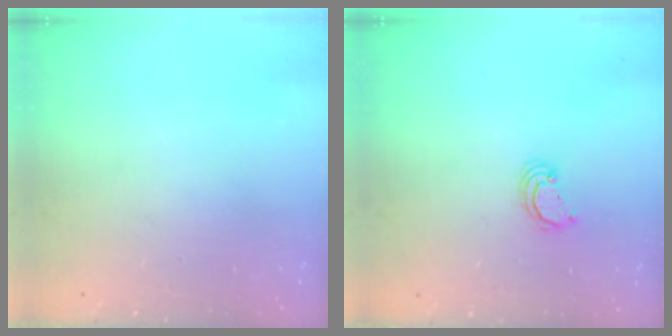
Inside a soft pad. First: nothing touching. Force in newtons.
{"total": 2.3, "press": 2.3, "slide": 0.3}